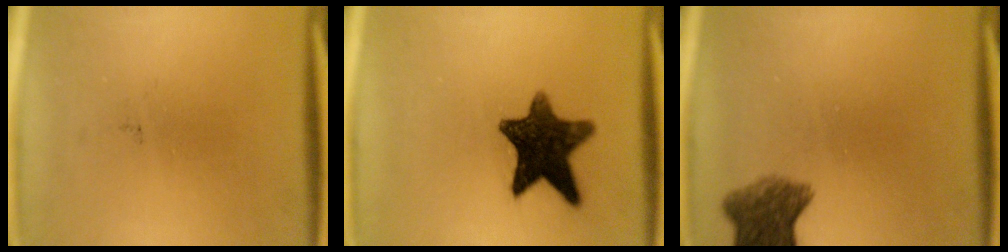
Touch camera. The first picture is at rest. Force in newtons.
{"total": 12.2}
{"total": 6.4}